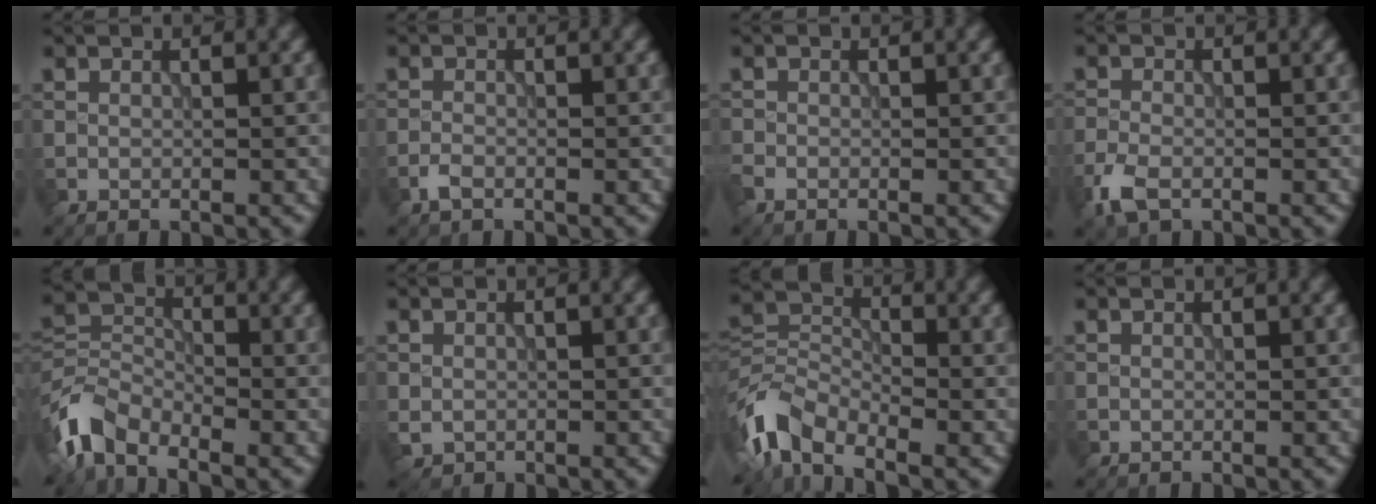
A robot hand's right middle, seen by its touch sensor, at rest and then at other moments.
{"total": 1.1, "force": [-0.8, 0.4, 0.6], "torque": [-0.014, 0.001, -0.020]}
{"total": 1.1, "force": [-0.9, 0.5, 0.4], "torque": [-0.010, -0.004, -0.023]}
{"total": 3.0, "force": [-1.9, 1.5, 1.8], "torque": [-0.047, -0.005, -0.048]}
{"total": 5.6, "force": [-4.0, 2.7, 2.9], "torque": [-0.057, -0.002, -0.097]}
{"total": 1.1, "force": [-0.2, 1.0, 0.5], "torque": [-0.010, -0.006, -0.004]}
{"total": 6.0, "force": [-3.8, 3.0, 3.5], "torque": [-0.066, 0.000, -0.094]}
{"total": 0.0}